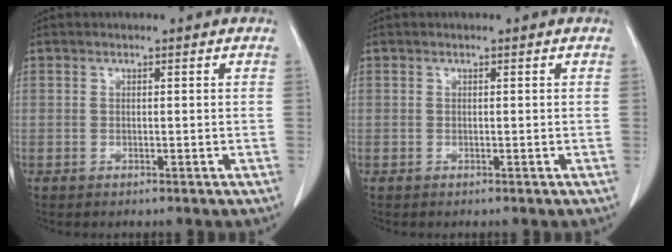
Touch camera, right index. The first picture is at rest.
{"total": 0.0}